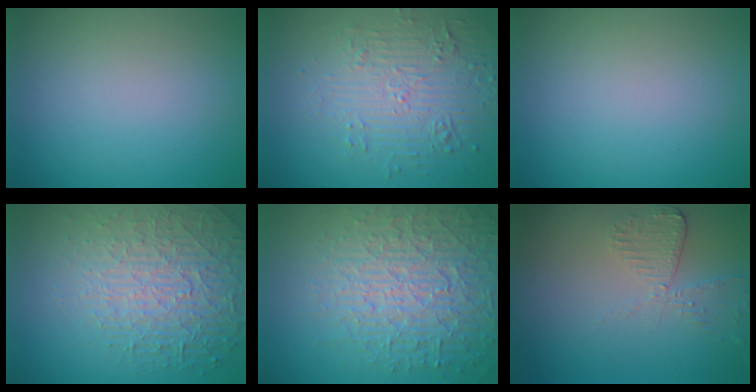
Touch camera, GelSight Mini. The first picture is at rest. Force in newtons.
{"total": 5.2, "press": 3.7, "slide": 3.6}
{"total": 0.0}
{"total": 7.4, "press": 5.4, "slide": 5.0}
{"total": 7.2, "press": 7.0, "slide": 1.8}
{"total": 2.0, "press": 1.9, "slide": 0.6}